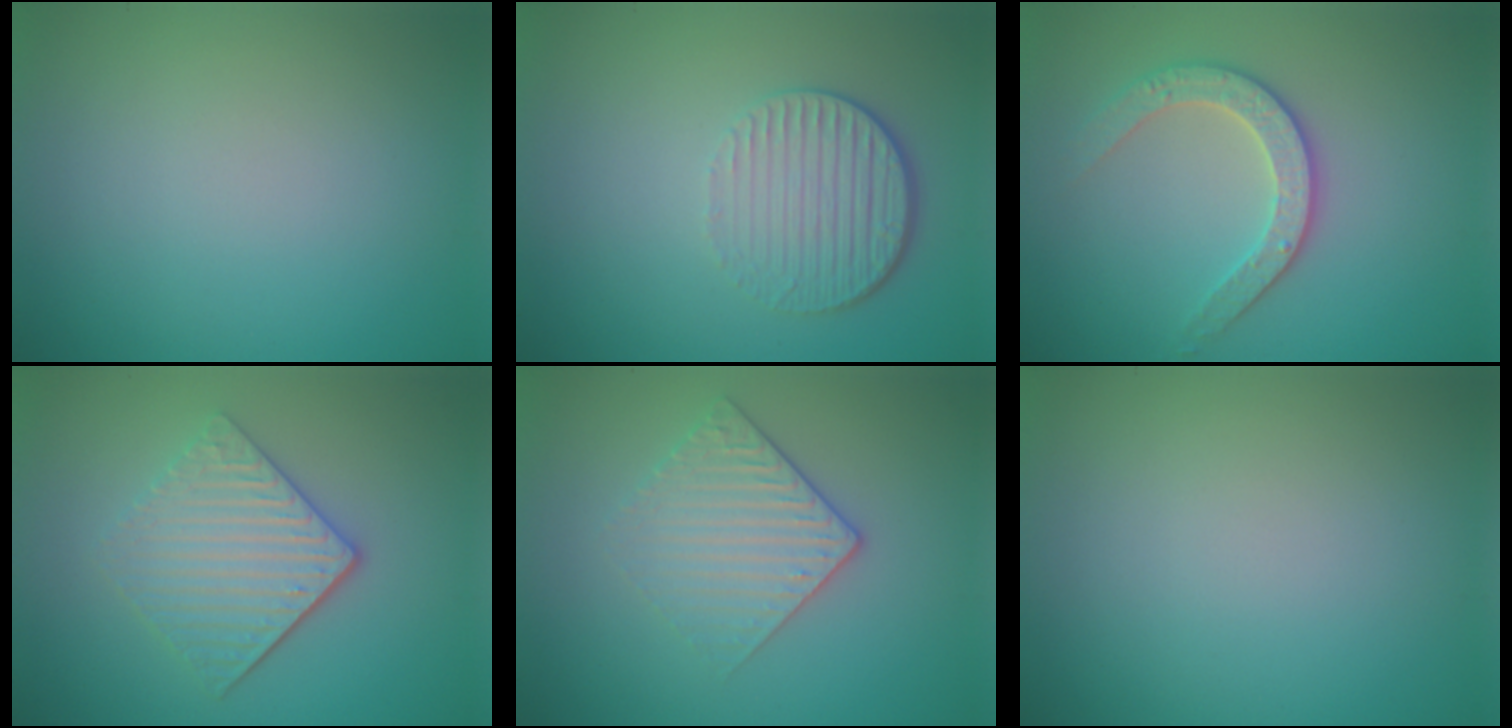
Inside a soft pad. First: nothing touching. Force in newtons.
{"total": 4.4, "press": 3.0, "slide": 3.2}
{"total": 2.9, "press": 2.9, "slide": 0.7}
{"total": 4.3, "press": 3.4, "slide": 2.6}
{"total": 3.0, "press": 2.7, "slide": 1.2}
{"total": 0.0}